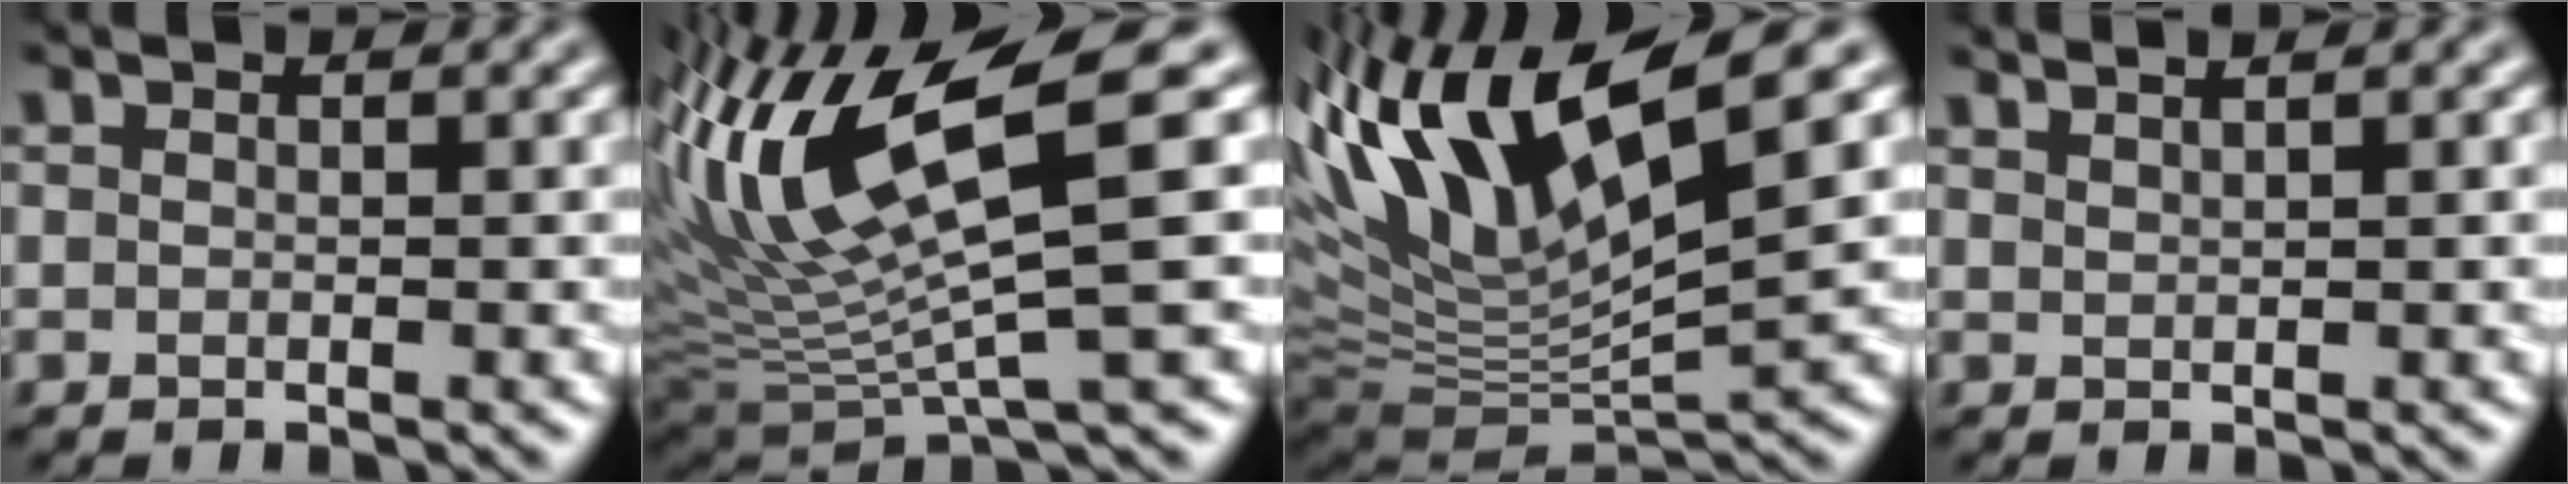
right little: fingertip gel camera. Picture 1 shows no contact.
{"total": 11.2, "force": [3.9, 0.9, 10.4], "torque": [-0.219, 0.033, 0.073]}
{"total": 11.1, "force": [5.6, 1.8, 9.4], "torque": [-0.183, 0.034, 0.094]}
{"total": 1.9, "force": [1.2, -1.3, -0.6], "torque": [0.003, 0.001, 0.024]}